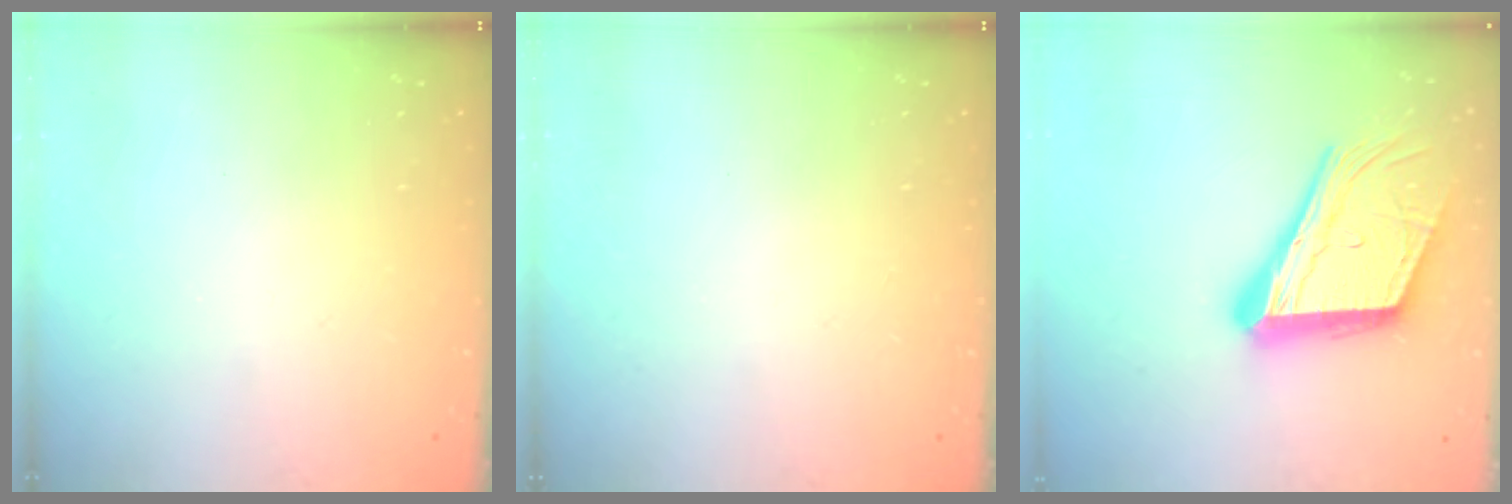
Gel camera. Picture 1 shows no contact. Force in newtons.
{"total": 0.0}
{"total": 23.2, "press": 22.8, "slide": 3.7}